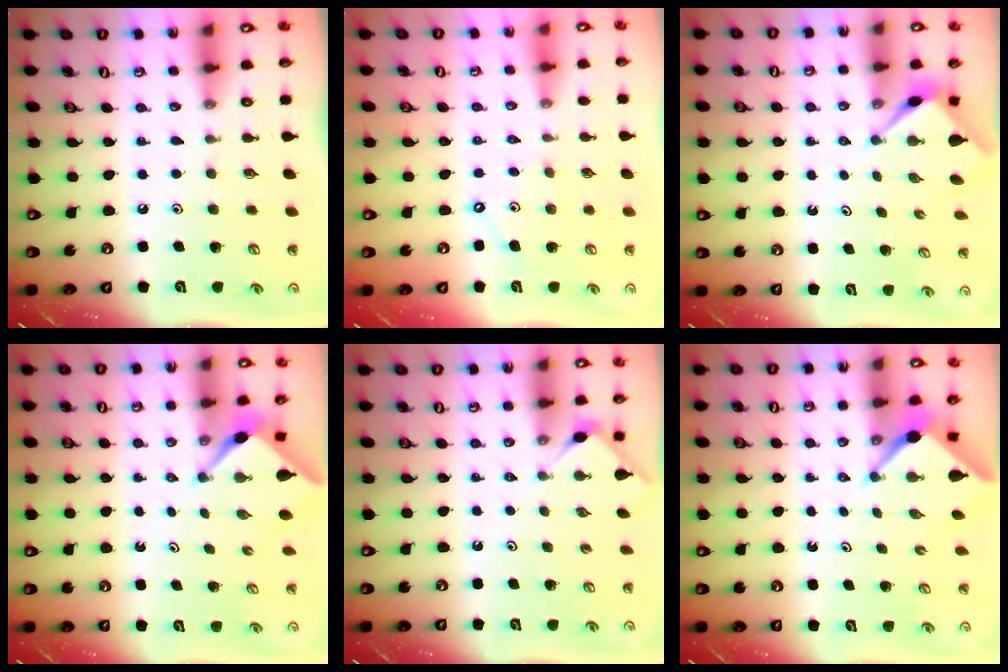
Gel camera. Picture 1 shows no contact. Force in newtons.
{"total": 2.9, "press": 2.8, "slide": 0.5}
{"total": 3.0, "press": 3.0, "slide": 0.2}
{"total": 2.2, "press": 2.2, "slide": 0.3}
{"total": 2.7, "press": 2.6, "slide": 0.4}
{"total": 3.6, "press": 3.6, "slide": 0.3}